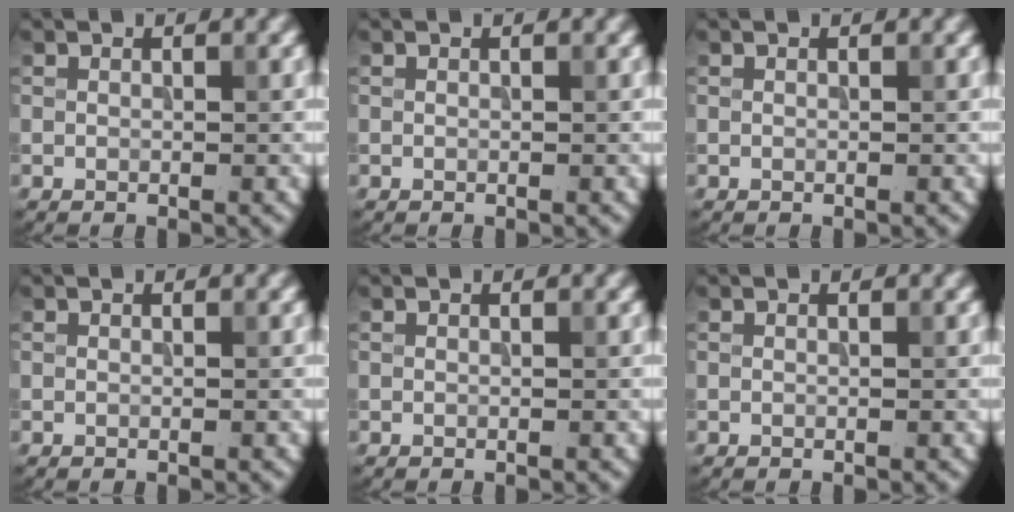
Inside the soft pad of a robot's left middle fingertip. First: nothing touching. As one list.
[{"total": 0.0}, {"total": 0.0}, {"total": 0.0}, {"total": 0.0}, {"total": 0.0}]